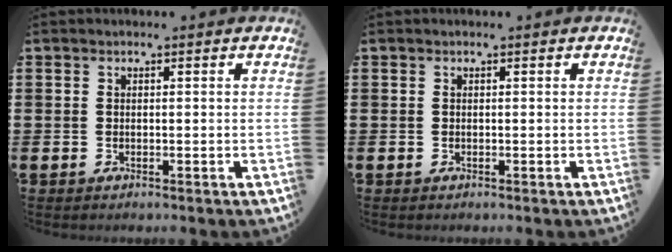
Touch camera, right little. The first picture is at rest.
{"total": 0.0}